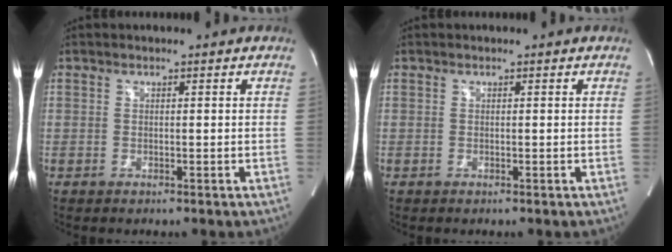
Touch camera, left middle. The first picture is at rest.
{"total": 0.0}